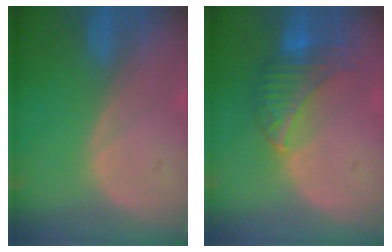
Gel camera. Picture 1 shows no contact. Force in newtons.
{"total": 7.6, "press": 7.0, "slide": 2.9}